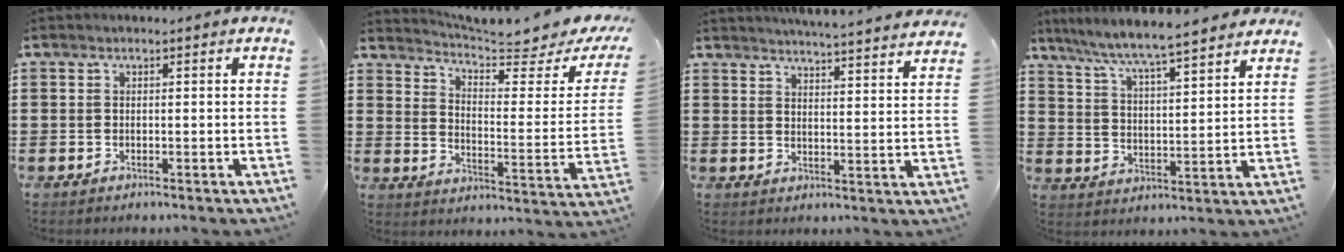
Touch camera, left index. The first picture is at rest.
{"total": 5.0, "force": [4.5, -0.1, 2.1], "torque": [-0.051, -0.046, 0.068]}
{"total": 4.4, "force": [4.3, -0.7, 0.6], "torque": [-0.021, -0.036, 0.073]}
{"total": 5.8, "force": [5.4, -0.5, 2.0], "torque": [-0.065, -0.037, 0.086]}